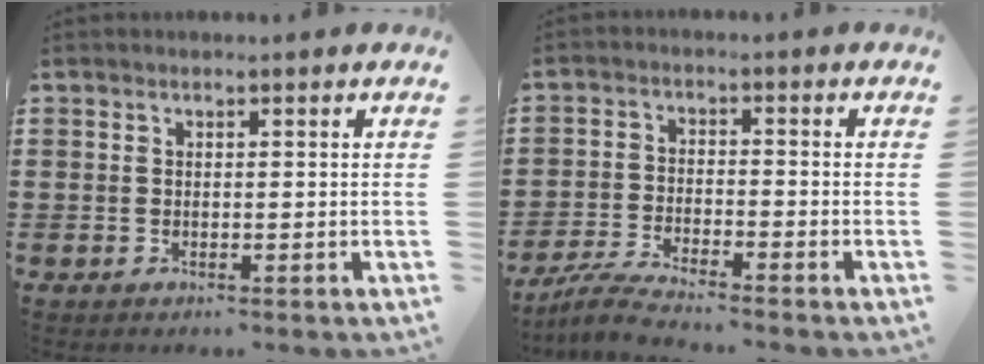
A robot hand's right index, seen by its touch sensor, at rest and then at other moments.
{"total": 4.4, "force": [-4.2, -0.5, 1.2], "torque": [-0.035, -0.011, -0.085]}